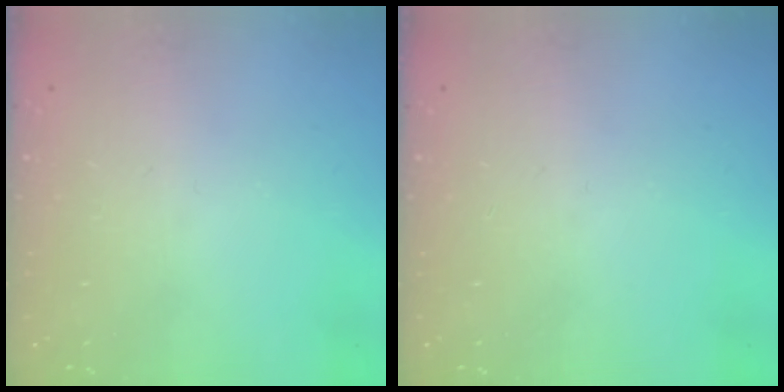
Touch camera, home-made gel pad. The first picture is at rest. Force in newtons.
{"total": 0.0}